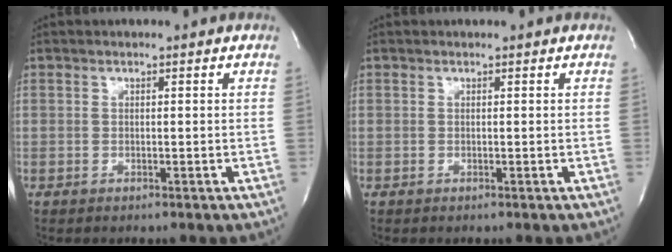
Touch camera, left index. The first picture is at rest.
{"total": 0.0}